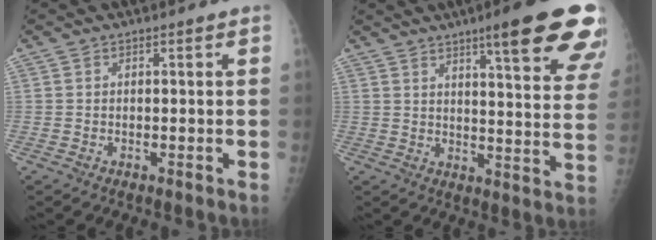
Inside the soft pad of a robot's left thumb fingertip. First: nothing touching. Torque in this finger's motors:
{"motor_torque": [2.10, 1.60, 1.16, -0.97, 0.32]}